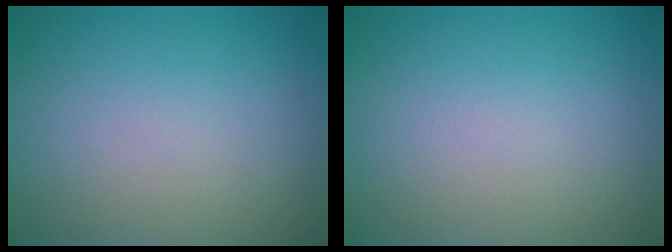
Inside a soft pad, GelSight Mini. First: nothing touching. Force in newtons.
{"total": 0.0}